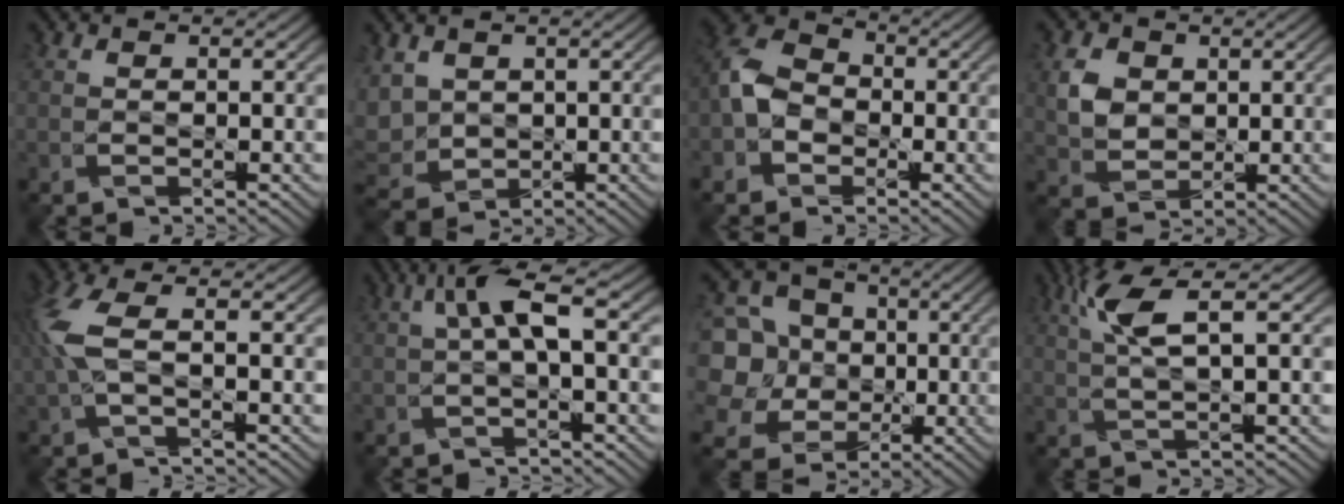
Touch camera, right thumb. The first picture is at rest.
{"total": 5.1, "force": [1.3, 3.8, 3.2], "torque": [-0.119, 0.001, 0.025]}
{"total": 6.1, "force": [-2.0, 4.5, 3.6], "torque": [-0.096, 0.006, -0.056]}
{"total": 4.3, "force": [1.3, 3.4, 2.3], "torque": [-0.070, 0.003, 0.021]}
{"total": 5.3, "force": [0.2, 1.3, 5.2], "torque": [-0.149, 0.011, 0.002]}
{"total": 4.6, "force": [0.8, 0.2, 4.5], "torque": [-0.101, 0.018, 0.014]}
{"total": 13.6, "force": [1.4, 11.8, 6.5], "torque": [-0.250, 0.022, 0.012]}
{"total": 5.1, "force": [2.0, 0.0, 4.7], "torque": [-0.119, 0.012, 0.048]}